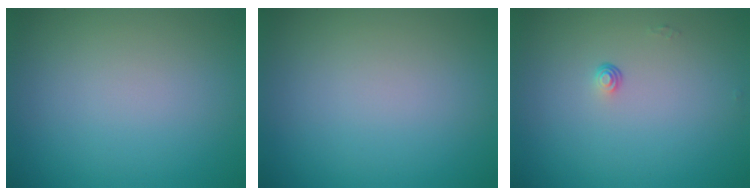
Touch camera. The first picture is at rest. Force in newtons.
{"total": 0.0}
{"total": 0.6, "press": 0.4, "slide": 0.5}